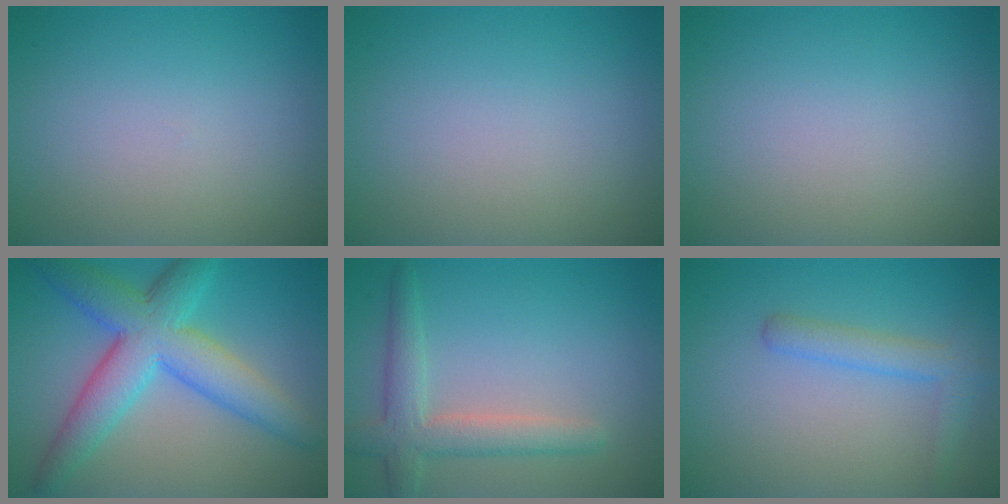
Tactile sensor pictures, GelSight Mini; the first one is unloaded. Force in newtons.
{"total": 0.0}
{"total": 0.0}
{"total": 7.9, "press": 7.9, "slide": 0.3}
{"total": 3.8, "press": 3.8, "slide": 0.4}
{"total": 2.5, "press": 2.5, "slide": 0.0}